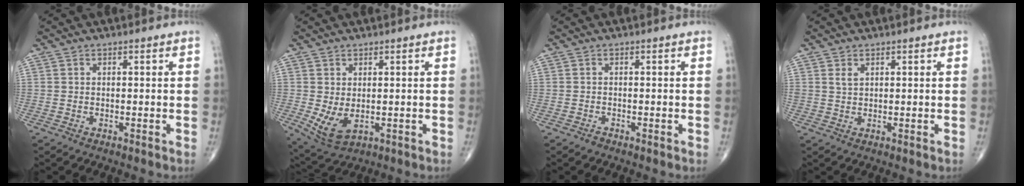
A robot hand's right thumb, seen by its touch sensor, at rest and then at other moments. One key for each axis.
{"total": 5.7, "fx": -0.3, "fy": 3.2, "fz": 4.7, "tx": -0.087, "ty": -0.008, "tz": 0.013}
{"total": 0.6, "fx": -0.5, "fy": 0.3, "fz": 0.1, "tx": -0.002, "ty": 0.000, "tz": -0.013}
{"total": 1.5, "fx": 0.9, "fy": 0.9, "fz": 0.9, "tx": -0.015, "ty": -0.001, "tz": 0.022}